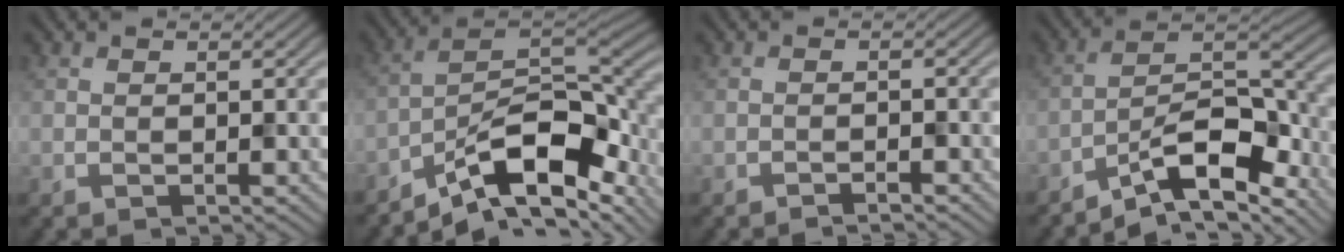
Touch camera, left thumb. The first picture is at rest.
{"total": 12.8, "force": [-7.9, 4.4, 9.0], "torque": [-0.146, -0.002, -0.141]}
{"total": 1.3, "force": [-1.2, 0.1, 0.5], "torque": [-0.006, 0.001, -0.023]}
{"total": 10.8, "force": [-7.6, 3.2, 7.0], "torque": [-0.114, -0.001, -0.141]}